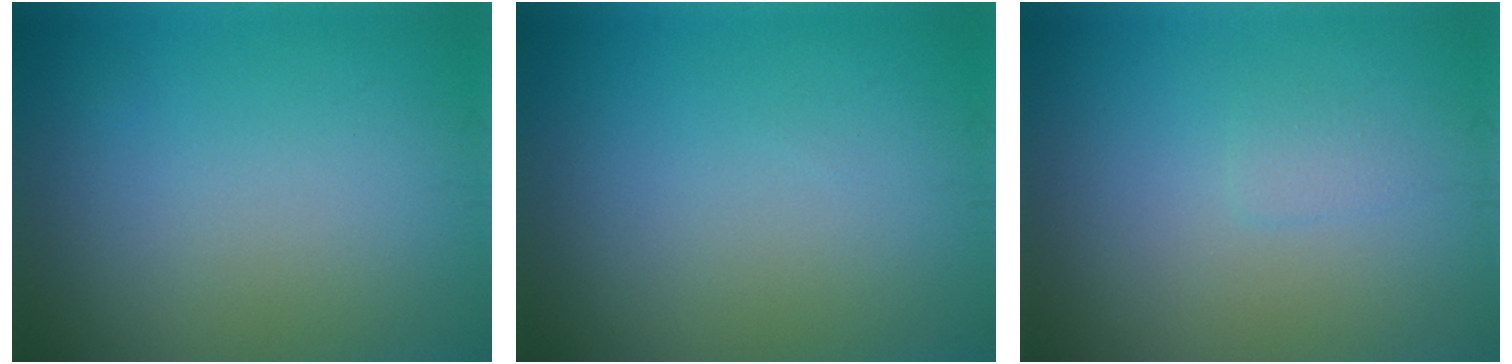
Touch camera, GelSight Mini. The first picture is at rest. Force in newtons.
{"total": 0.0}
{"total": 0.9, "press": 0.9, "slide": 0.1}